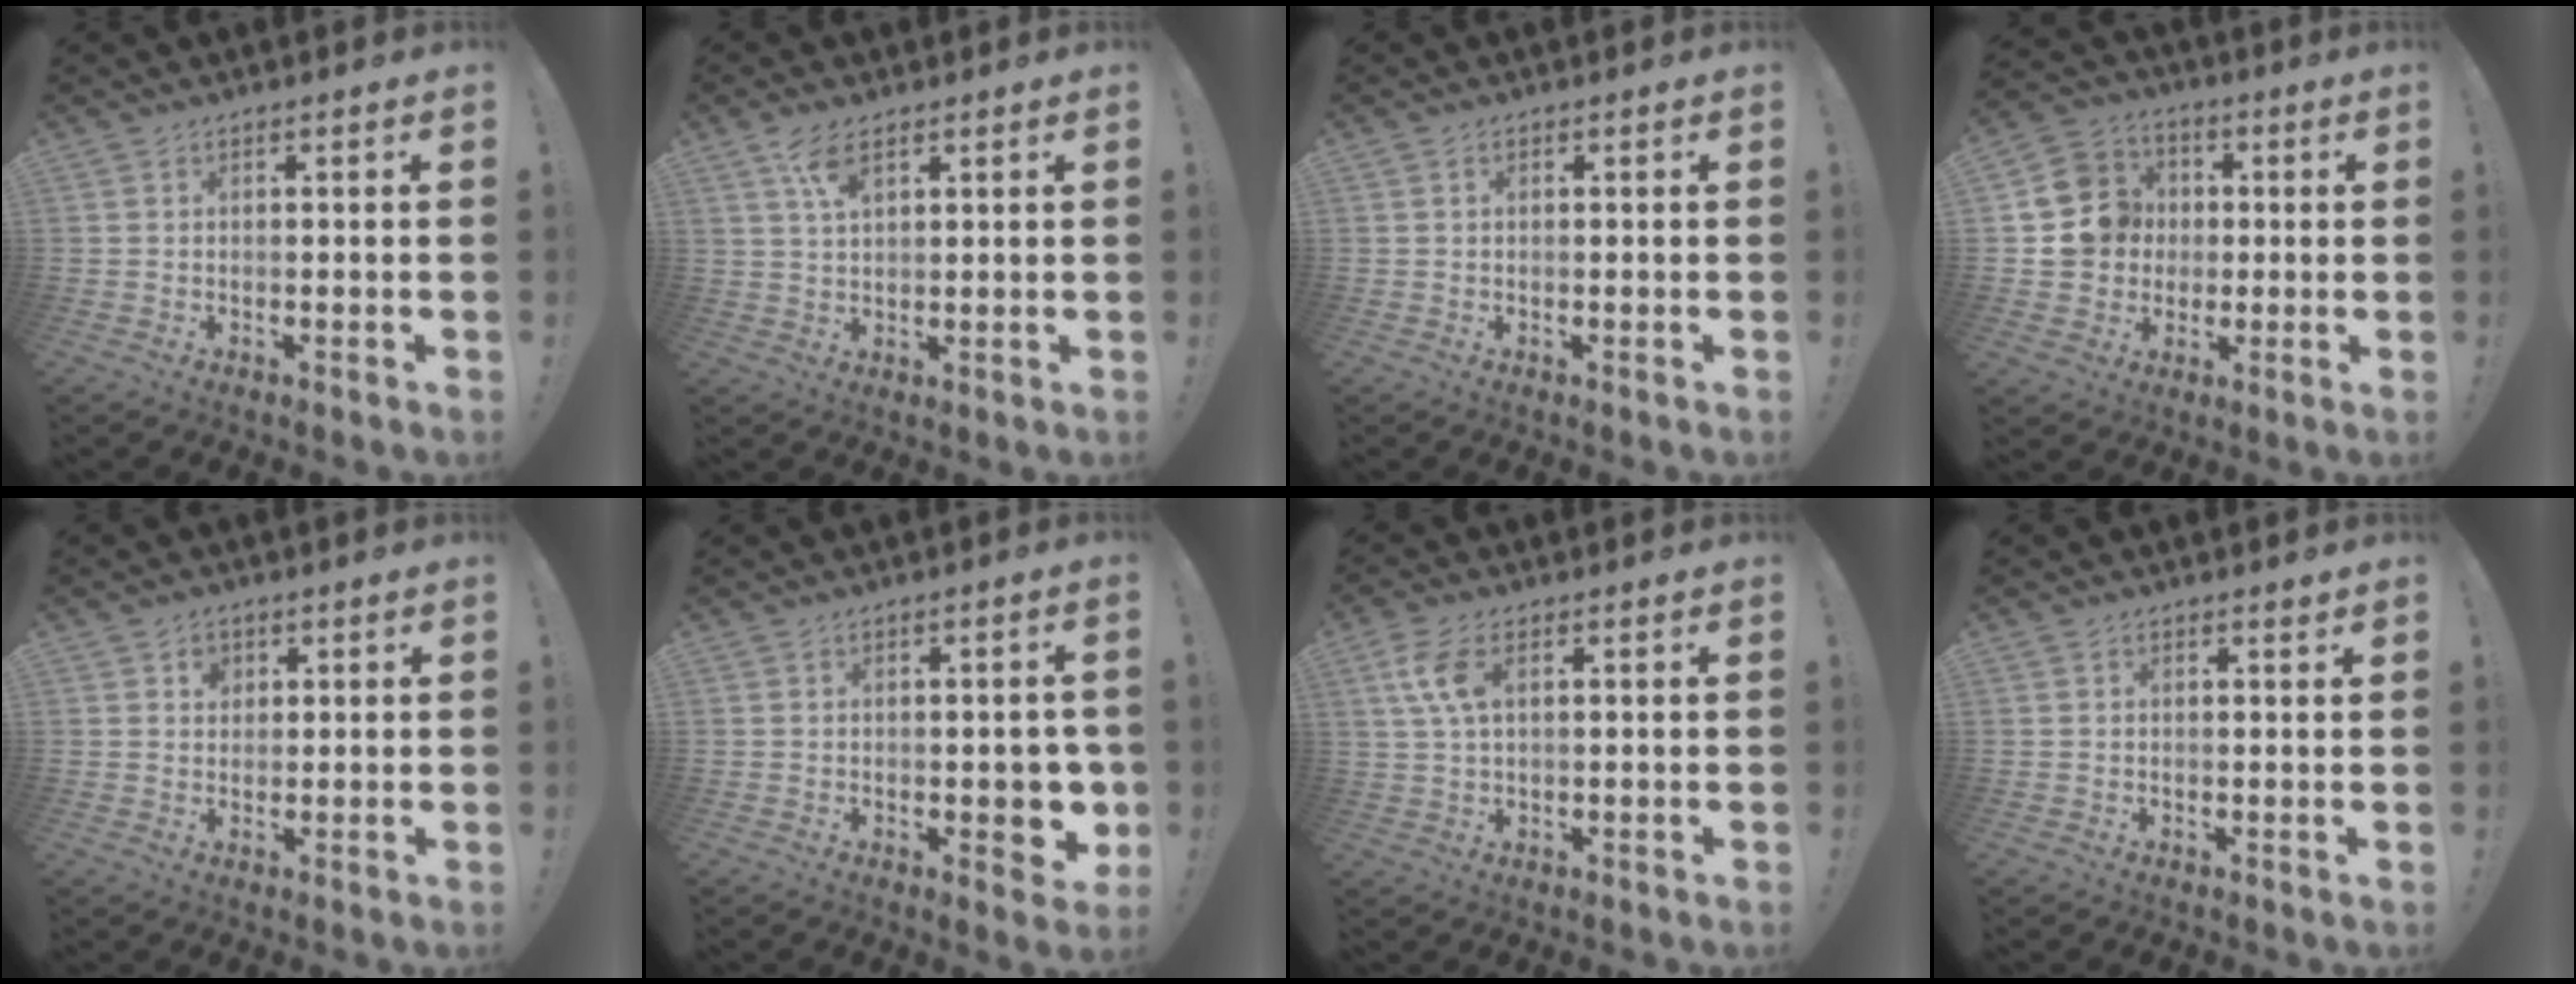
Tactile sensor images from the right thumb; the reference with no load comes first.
{"total": 5.7, "force": [3.1, 2.6, 4.1], "torque": [-0.069, -0.011, 0.055]}
{"total": 0.6, "force": [0.1, 0.5, 0.3], "torque": [-0.008, 0.003, 0.002]}
{"total": 12.9, "force": [0.3, 12.2, 4.0], "torque": [-0.044, 0.013, 0.016]}
{"total": 3.2, "force": [1.4, 2.7, 1.0], "torque": [-0.002, -0.007, 0.021]}
{"total": 6.0, "force": [-1.2, 3.3, 4.9], "torque": [-0.055, 0.007, -0.013]}
{"total": 7.5, "force": [2.2, 3.7, 6.2], "torque": [-0.129, -0.002, 0.038]}
{"total": 0.8, "force": [0.7, 0.2, 0.4], "torque": [0.007, -0.006, 0.010]}